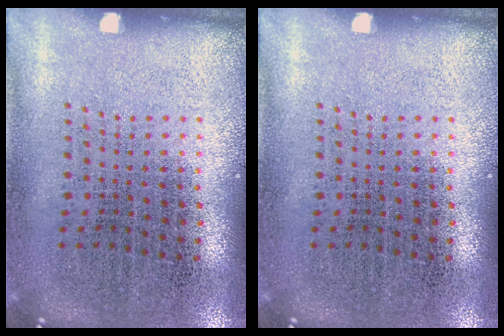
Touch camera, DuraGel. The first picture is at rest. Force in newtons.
{"total": 0.0}